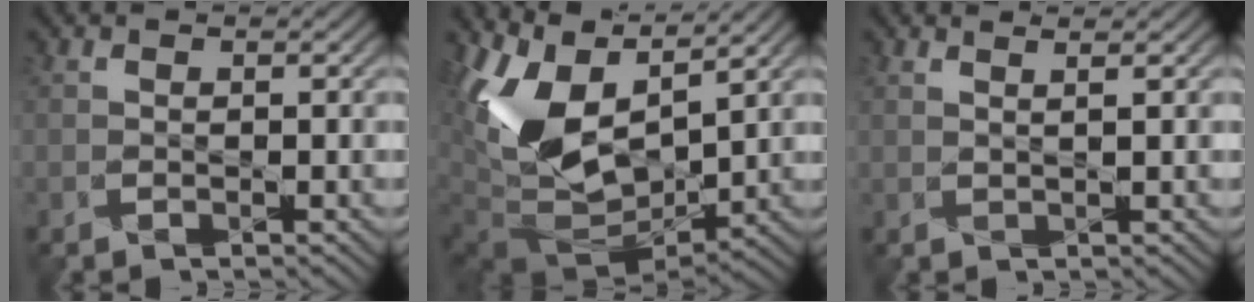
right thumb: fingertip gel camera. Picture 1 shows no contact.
{"total": 14.0, "force": [5.3, 7.7, 10.4], "torque": [-0.247, 0.004, 0.115]}
{"total": 1.7, "force": [1.3, -0.9, -0.2], "torque": [-0.002, 0.005, 0.025]}